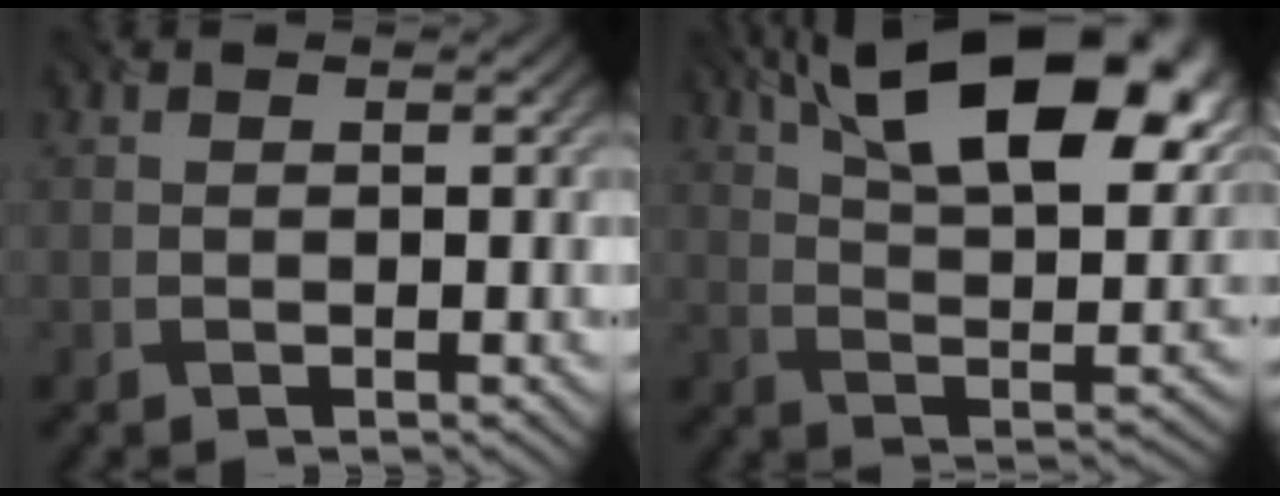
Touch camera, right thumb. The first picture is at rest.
{"total": 18.4, "force": [9.8, 7.3, 13.8], "torque": [-0.224, 0.019, 0.147]}